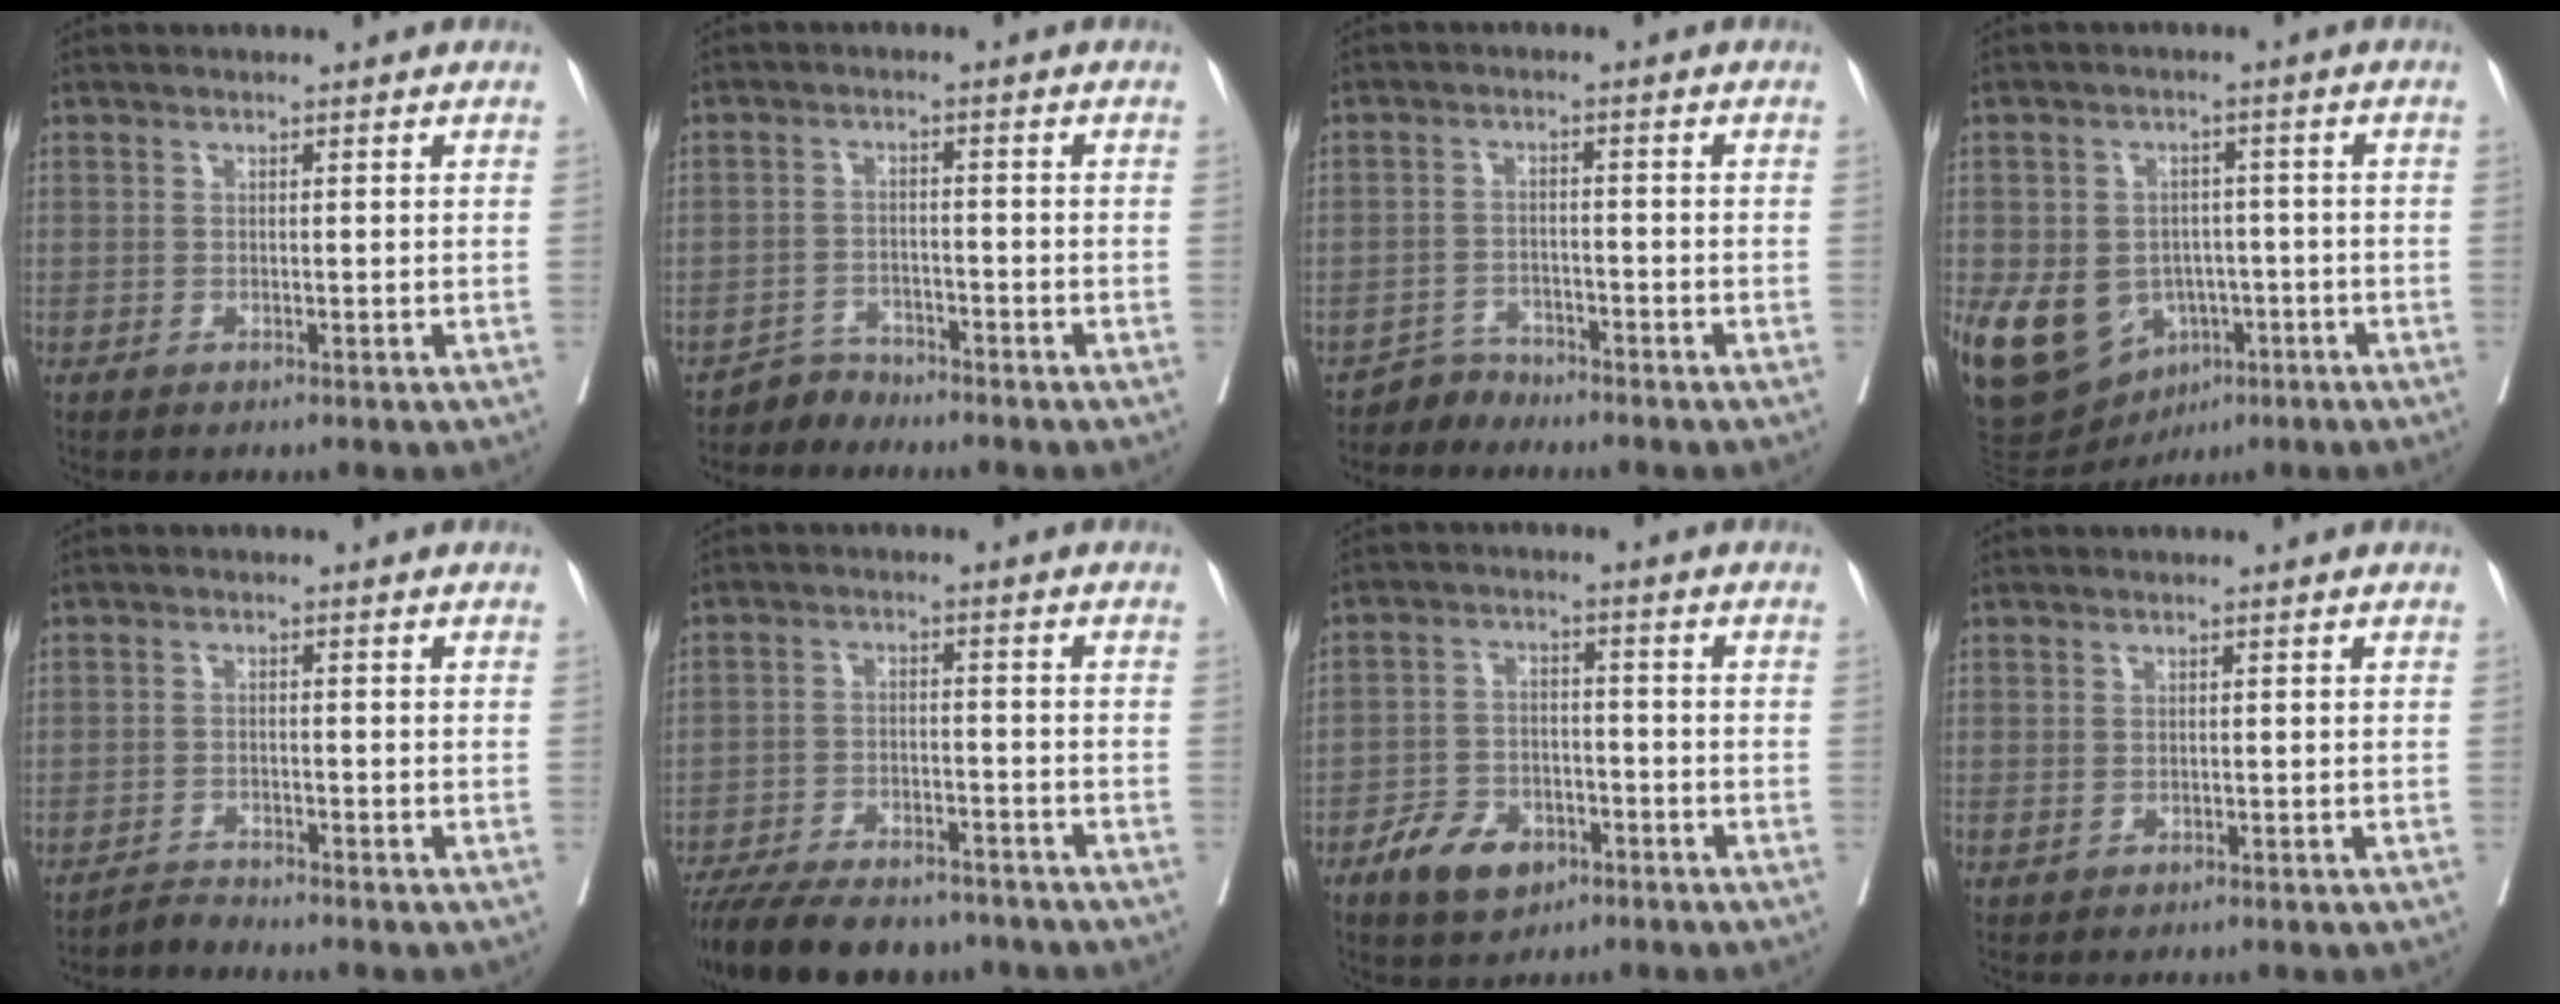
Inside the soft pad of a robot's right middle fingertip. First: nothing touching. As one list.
[{"total": 2.7, "force": [-2.4, 0.6, -1.1], "torque": [0.028, -0.004, -0.043]}, {"total": 2.7, "force": [-2.4, 0.6, -1.1], "torque": [0.027, -0.004, -0.043]}, {"total": 13.1, "force": [-4.2, 10.2, 7.0], "torque": [-0.136, 0.012, -0.049]}, {"total": 1.9, "force": [-1.7, -0.4, -0.7], "torque": [0.019, -0.011, -0.029]}, {"total": 15.9, "force": [-13.4, 4.9, 7.0], "torque": [-0.145, -0.016, -0.204]}, {"total": 7.3, "force": [-4.3, 4.4, 3.9], "torque": [-0.073, 0.005, -0.069]}, {"total": 0.8, "force": [0.1, 0.7, 0.4], "torque": [-0.008, 0.000, 0.007]}]